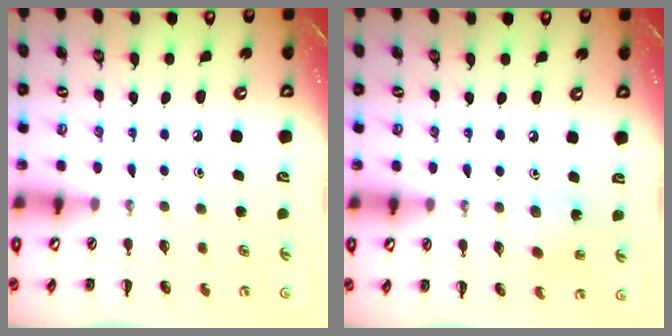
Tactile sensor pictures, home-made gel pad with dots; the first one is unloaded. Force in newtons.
{"total": 2.0, "press": 1.9, "slide": 0.5}